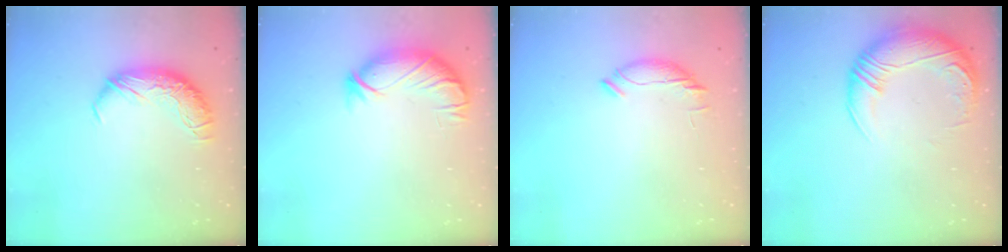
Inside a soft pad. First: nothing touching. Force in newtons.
{"total": 3.7, "press": 3.2, "slide": 1.9}
{"total": 5.6, "press": 5.6, "slide": 0.6}
{"total": 3.0, "press": 0.1, "slide": 3.0}